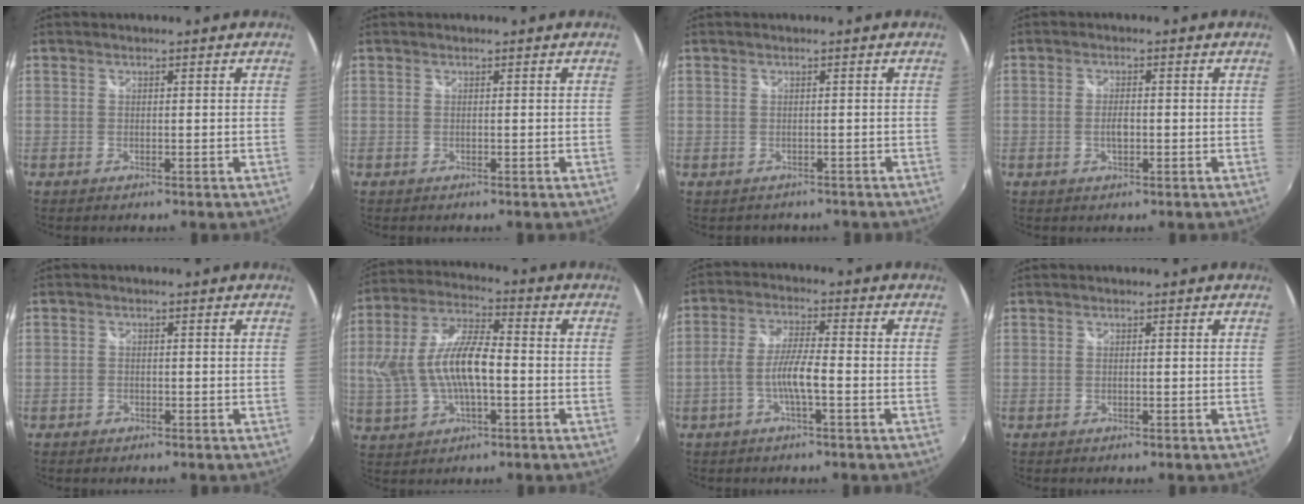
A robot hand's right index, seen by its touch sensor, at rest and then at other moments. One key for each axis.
{"total": 0.0}
{"total": 1.6, "fx": -0.9, "fy": 1.3, "fz": 0.1, "tx": -0.003, "ty": -0.001, "tz": -0.008}
{"total": 2.6, "fx": -0.5, "fy": 1.3, "fz": 2.2, "tx": -0.039, "ty": -0.002, "tz": -0.008}
{"total": 0.6, "fx": -0.6, "fy": 0.1, "fz": 0.0, "tx": 0.000, "ty": 0.001, "tz": -0.012}
{"total": 13.7, "fx": -1.3, "fy": 5.9, "fz": 12.3, "tx": -0.252, "ty": 0.009, "tz": -0.020}
{"total": 6.2, "fx": -2.2, "fy": 0.7, "fz": 5.7, "tx": -0.120, "ty": 0.005, "tz": -0.040}
{"total": 0.0}